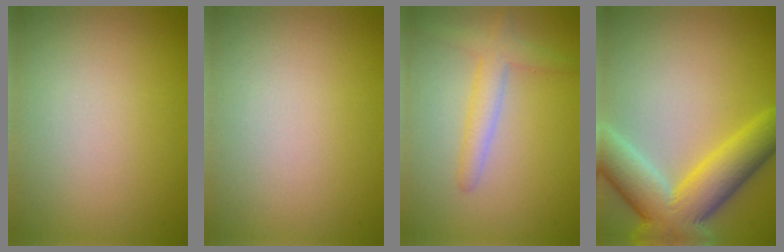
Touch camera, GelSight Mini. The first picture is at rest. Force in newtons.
{"total": 0.0}
{"total": 2.7, "press": 2.7, "slide": 0.2}
{"total": 9.2, "press": 9.2, "slide": 0.4}